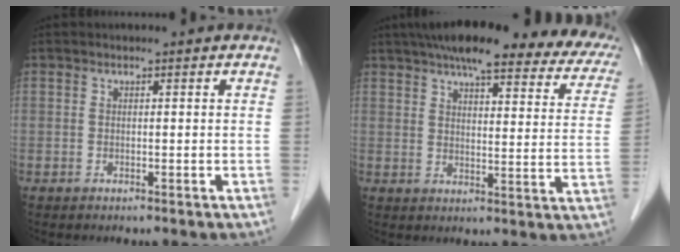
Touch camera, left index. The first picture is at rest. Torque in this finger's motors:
{"motor_torque": [1.07, -1.07, 0.17, 0.13]}